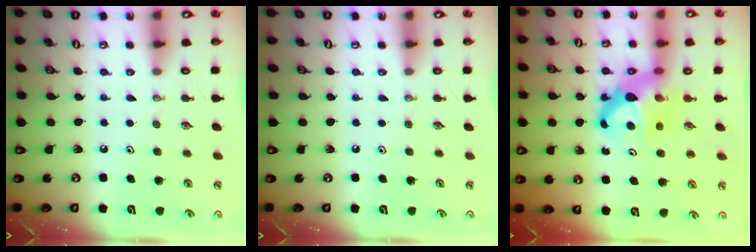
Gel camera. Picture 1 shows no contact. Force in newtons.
{"total": 0.0}
{"total": 7.2, "press": 7.2, "slide": 0.5}